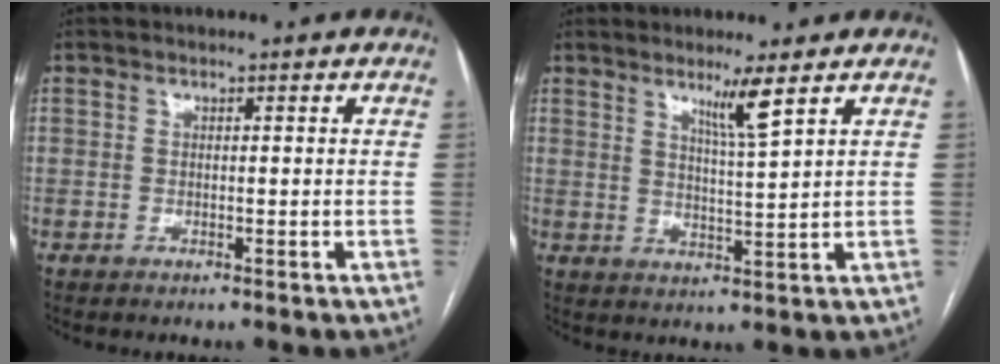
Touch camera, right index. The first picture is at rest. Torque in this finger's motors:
{"motor_torque": [0.19, 0.17, 0.10, 0.06]}